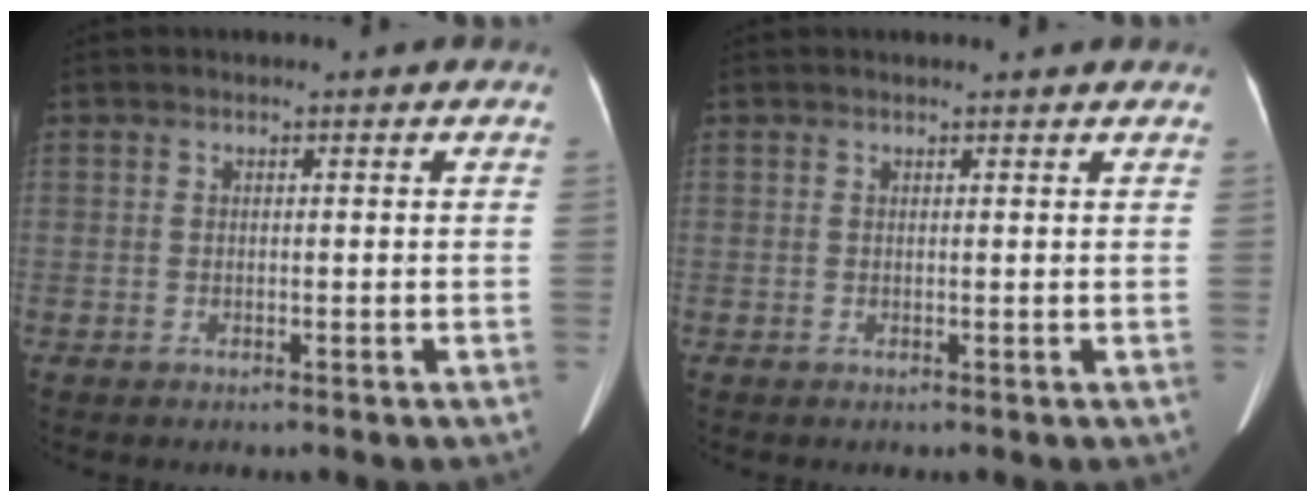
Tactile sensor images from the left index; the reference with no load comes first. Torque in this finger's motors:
{"motor_torque": [0.47, -0.84, 0.22, 0.02]}